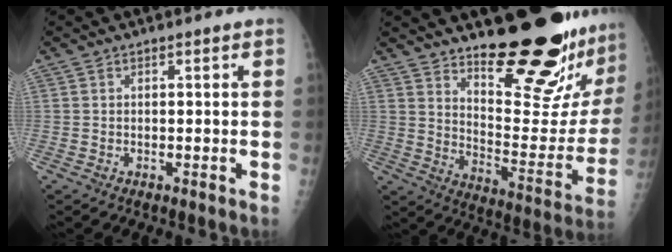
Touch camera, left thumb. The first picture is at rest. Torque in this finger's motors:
{"motor_torque": [0.37, 0.43, 0.91, -1.87, 0.06]}